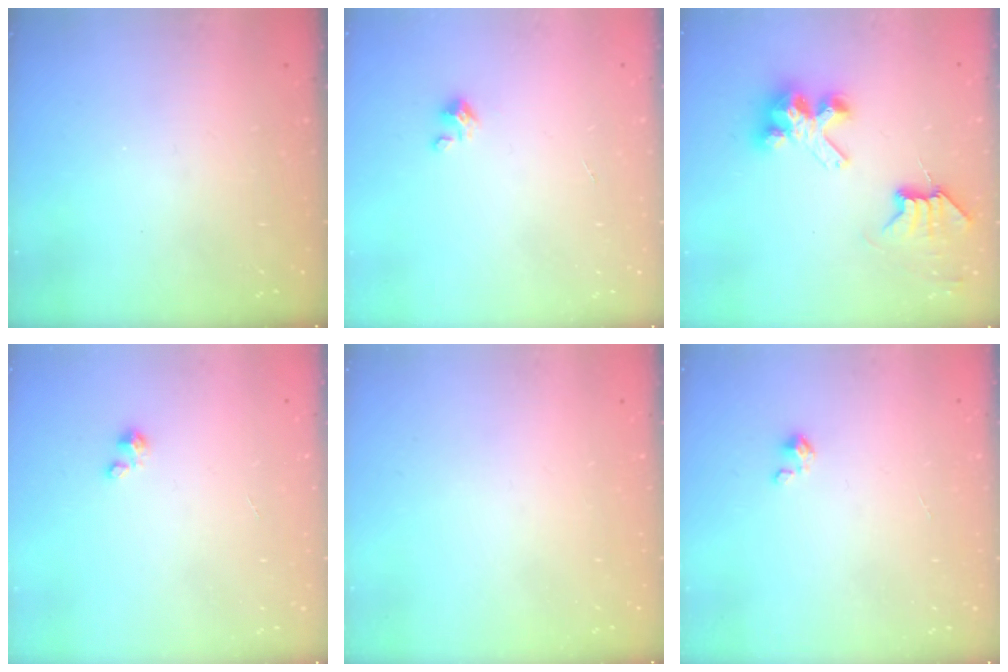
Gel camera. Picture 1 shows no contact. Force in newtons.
{"total": 1.5, "press": 1.5, "slide": 0.1}
{"total": 7.4, "press": 7.4, "slide": 0.2}
{"total": 1.2, "press": 1.1, "slide": 0.1}
{"total": 0.0}
{"total": 0.0}